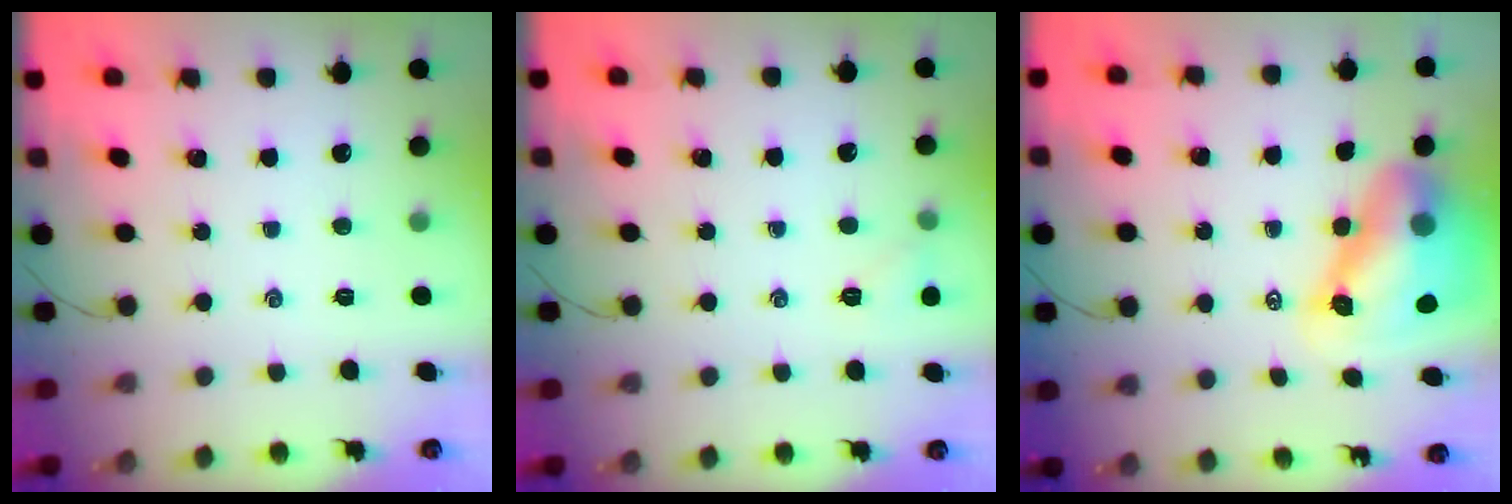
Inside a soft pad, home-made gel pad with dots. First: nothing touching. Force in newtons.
{"total": 4.8, "press": 4.6, "slide": 1.4}
{"total": 11.2, "press": 10.7, "slide": 3.5}